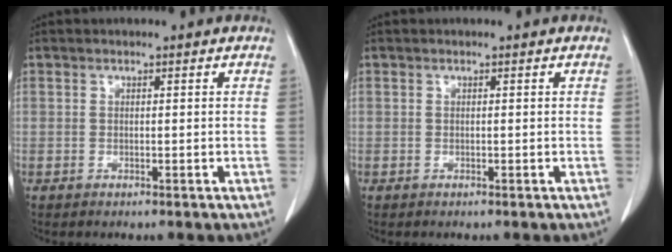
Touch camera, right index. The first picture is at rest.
{"total": 0.0}